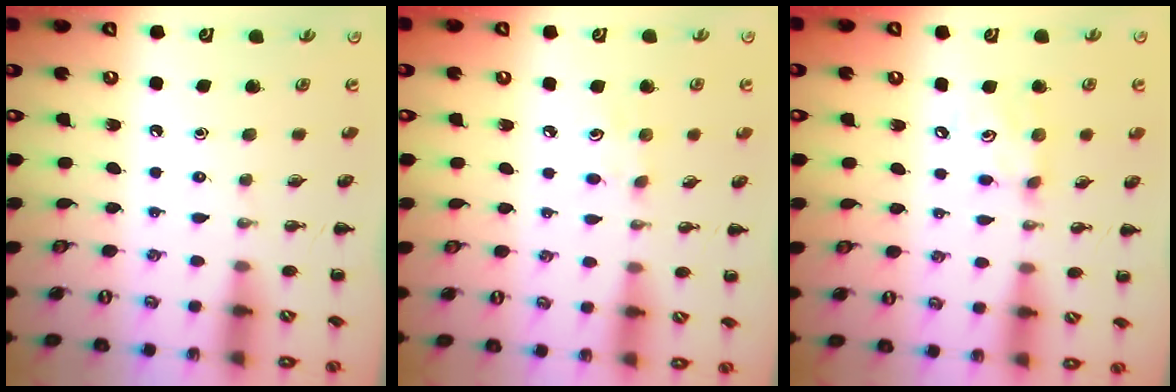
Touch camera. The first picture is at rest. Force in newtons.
{"total": 5.4, "press": 5.2, "slide": 1.3}
{"total": 5.6, "press": 5.5, "slide": 1.1}